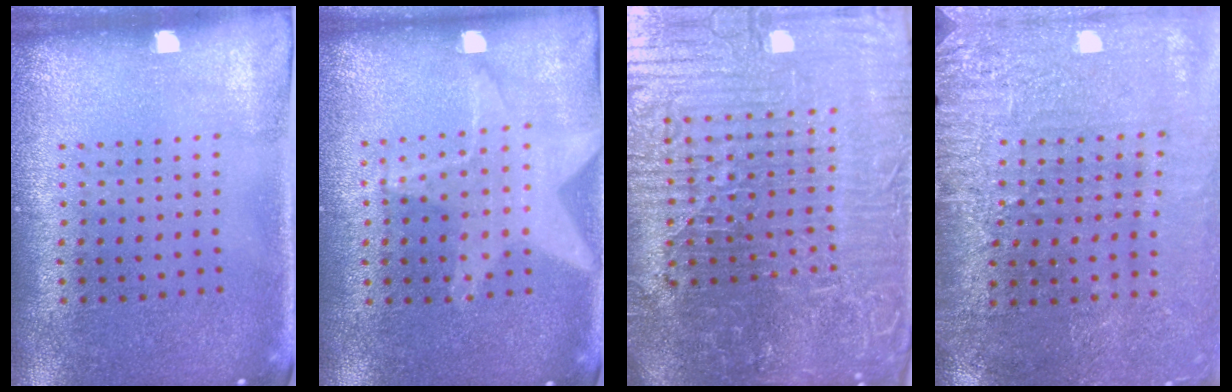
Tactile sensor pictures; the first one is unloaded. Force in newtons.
{"total": 1.2, "press": 1.2, "slide": 0.2}
{"total": 8.0, "press": 7.0, "slide": 3.7}
{"total": 3.0, "press": 3.0, "slide": 0.3}